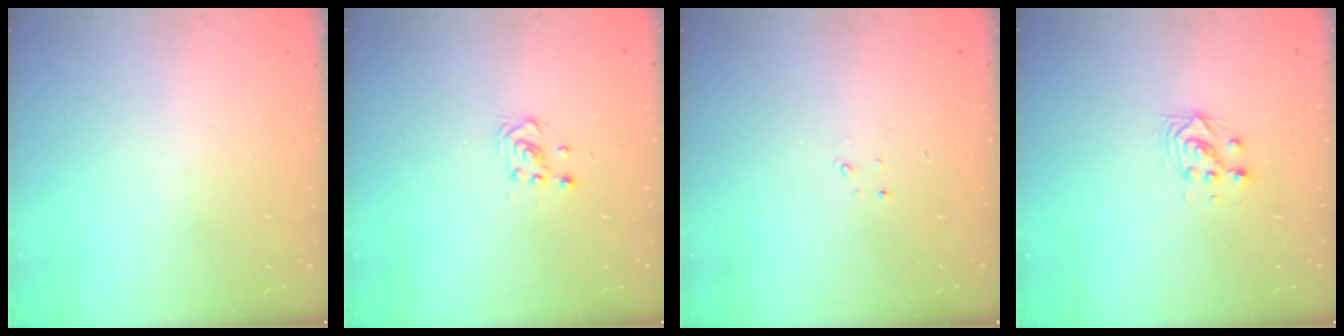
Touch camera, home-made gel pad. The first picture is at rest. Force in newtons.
{"total": 3.7, "press": 3.6, "slide": 0.5}
{"total": 1.5, "press": 1.5, "slide": 0.2}
{"total": 3.7, "press": 3.7, "slide": 0.2}